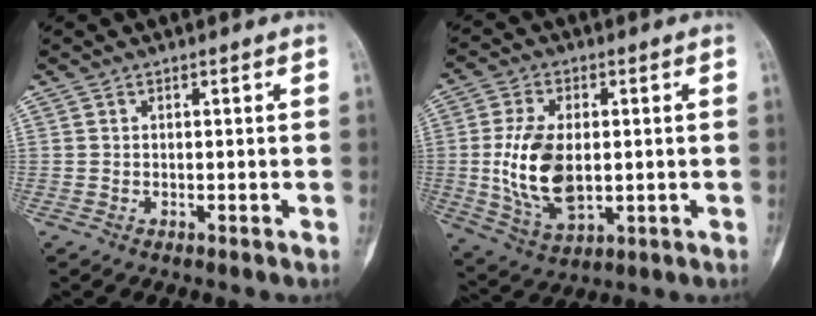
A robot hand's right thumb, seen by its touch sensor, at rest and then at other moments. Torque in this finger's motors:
{"motor_torque": [1.21, 0.96, 1.01, -0.99, 0.19]}